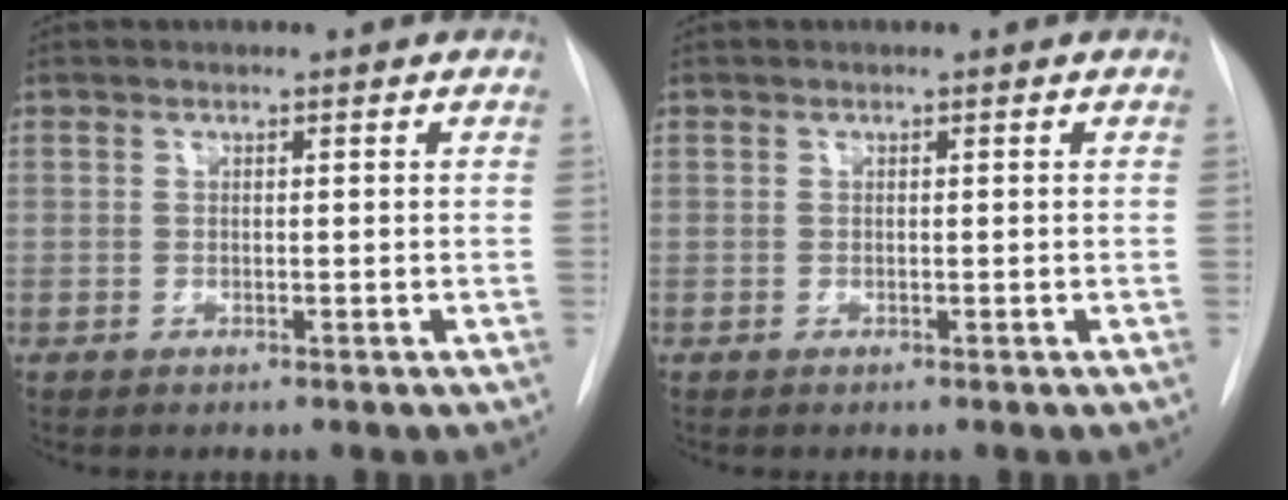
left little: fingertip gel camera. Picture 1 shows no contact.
{"total": 0.0}